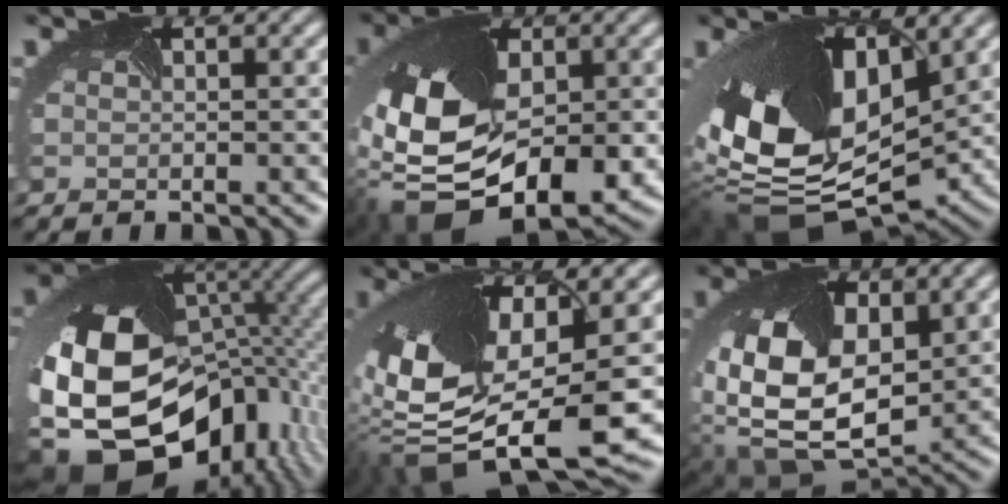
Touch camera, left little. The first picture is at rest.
{"total": 15.2, "force": [-3.6, 10.0, 10.9], "torque": [-0.221, -0.042, -0.039]}
{"total": 16.1, "force": [-0.6, 9.7, 12.9], "torque": [-0.259, -0.039, 0.011]}
{"total": 19.7, "force": [-6.2, 13.4, 13.1], "torque": [-0.263, -0.051, -0.079]}
{"total": 16.2, "force": [-1.6, 7.8, 14.0], "torque": [-0.303, -0.046, -0.013]}
{"total": 12.0, "force": [1.1, 7.9, 8.9], "torque": [-0.206, -0.027, 0.028]}